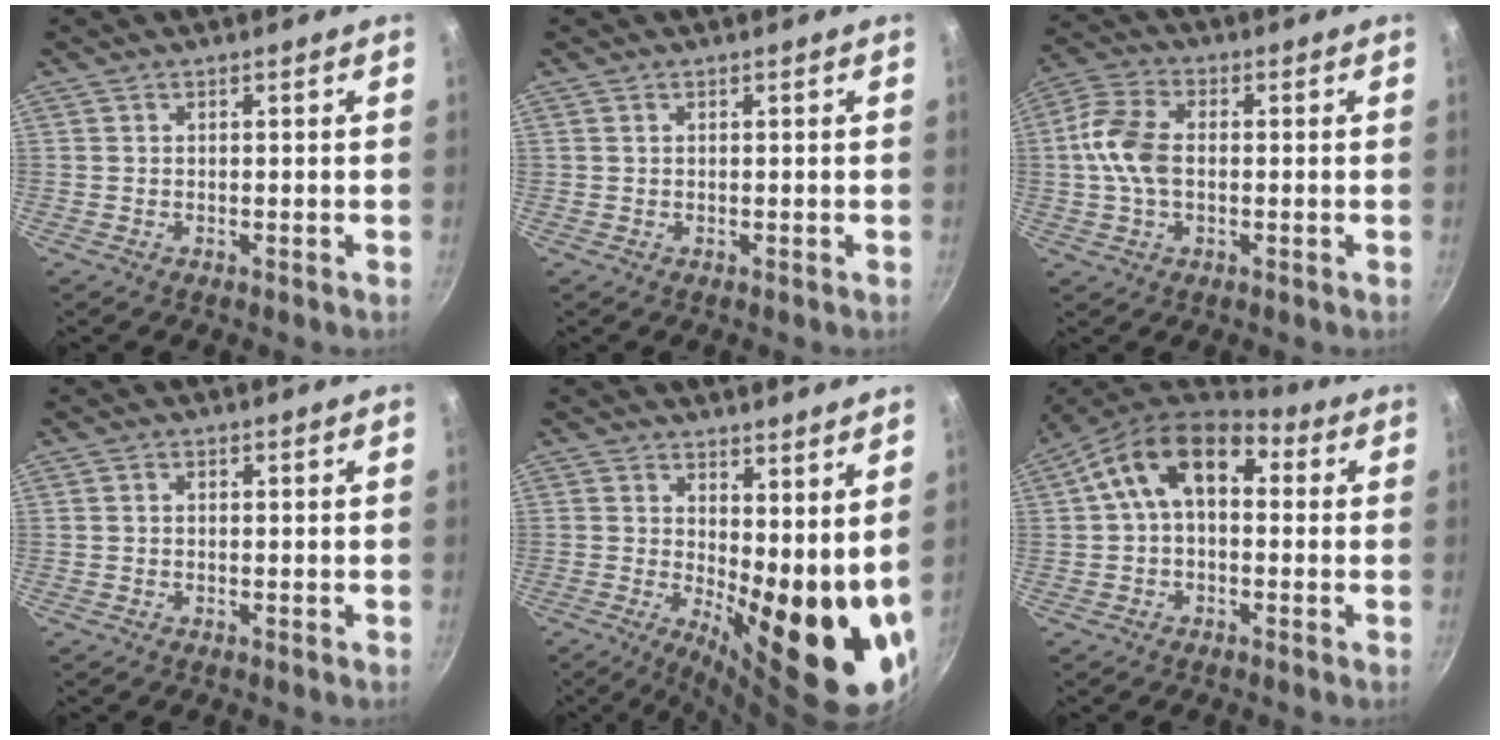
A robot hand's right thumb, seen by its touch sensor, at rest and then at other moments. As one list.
[{"total": 0.0}, {"total": 9.6, "force": [-0.1, 6.1, 7.4], "torque": [-0.149, 0.021, -0.012]}, {"total": 0.6, "force": [-0.1, 0.5, 0.3], "torque": [-0.006, 0.005, -0.001]}, {"total": 15.9, "force": [2.7, 6.2, 14.4], "torque": [-0.167, -0.040, 0.049]}, {"total": 13.0, "force": [2.5, 8.3, 9.7], "torque": [-0.141, 0.032, 0.018]}]